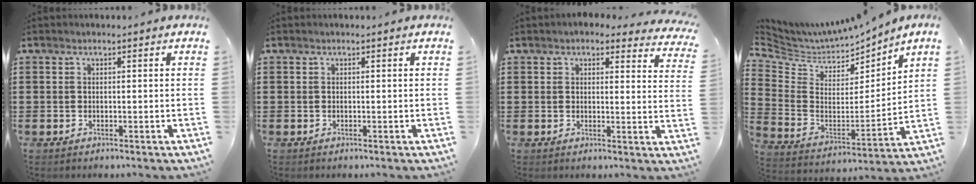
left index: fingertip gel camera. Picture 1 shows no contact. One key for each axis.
{"total": 0.0}
{"total": 3.3, "fx": 3.0, "fy": 0.8, "fz": 1.0, "tx": -0.016, "ty": -0.014, "tz": 0.052}
{"total": 5.4, "fx": 5.1, "fy": 1.8, "fz": 0.7, "tx": -0.051, "ty": -0.044, "tz": 0.086}